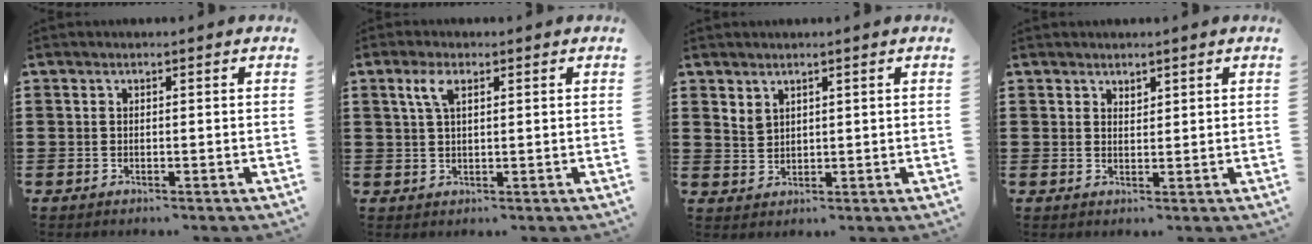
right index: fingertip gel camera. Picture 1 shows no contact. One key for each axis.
{"total": 3.3, "fx": 1.4, "fy": 1.2, "fz": 2.7, "tx": -0.059, "ty": 0.007, "tz": 0.023}
{"total": 2.2, "fx": 1.8, "fy": 1.1, "fz": 0.4, "tx": -0.012, "ty": 0.002, "tz": 0.036}
{"total": 1.4, "fx": 1.3, "fy": 0.5, "fz": 0.1, "tx": -0.003, "ty": 0.000, "tz": 0.025}